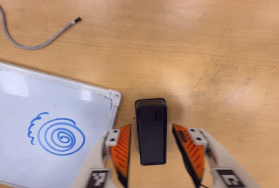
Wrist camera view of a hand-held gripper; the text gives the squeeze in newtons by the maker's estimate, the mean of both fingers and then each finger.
{"total": 0.0}